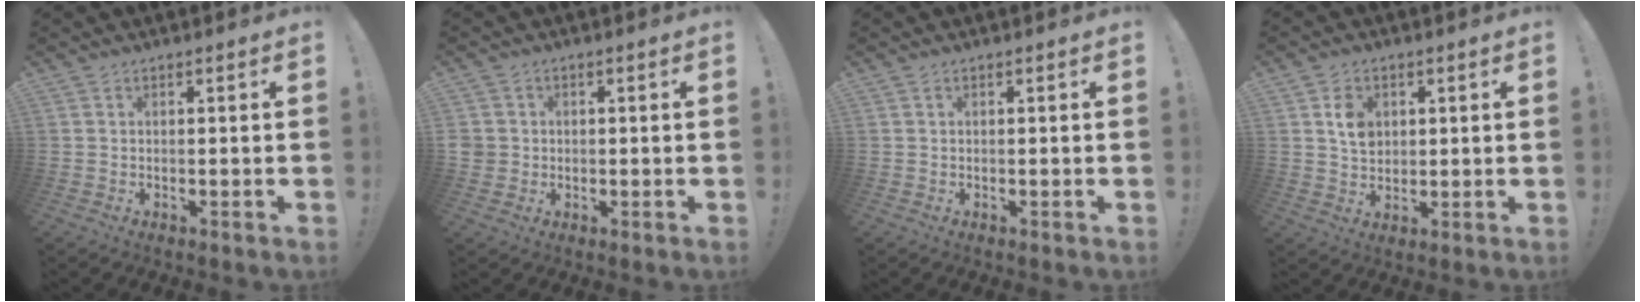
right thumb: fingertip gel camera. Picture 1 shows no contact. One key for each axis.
{"total": 3.2, "fx": 0.1, "fy": 3.1, "fz": 0.9, "tx": -0.012, "ty": 0.004, "tz": 0.005}
{"total": 0.0}
{"total": 6.8, "fx": 2.0, "fy": 5.5, "fz": 3.5, "tx": -0.039, "ty": -0.001, "tz": 0.034}